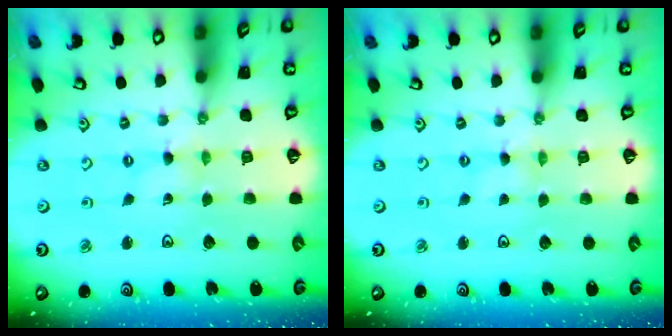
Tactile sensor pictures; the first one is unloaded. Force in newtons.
{"total": 0.0}